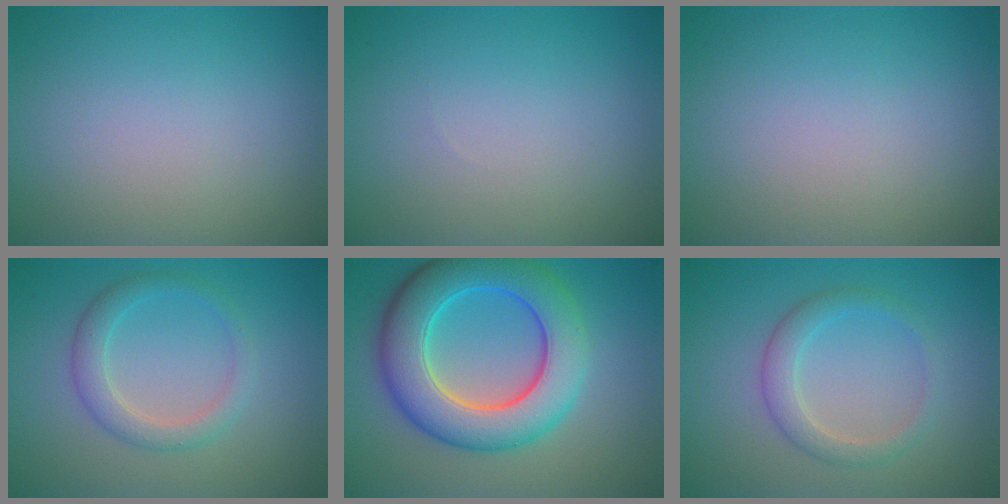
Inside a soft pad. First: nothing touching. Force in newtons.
{"total": 0.0}
{"total": 0.0}
{"total": 2.7, "press": 2.7, "slide": 0.2}
{"total": 9.4, "press": 9.4, "slide": 0.3}
{"total": 2.6, "press": 2.6, "slide": 0.2}